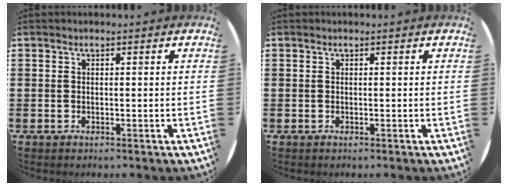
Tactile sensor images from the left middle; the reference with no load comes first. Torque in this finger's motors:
{"motor_torque": [0.00, 0.00, 0.00, 0.01]}